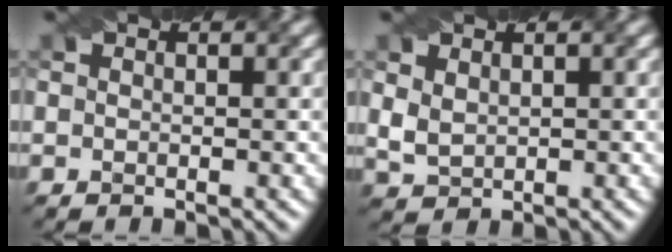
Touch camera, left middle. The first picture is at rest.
{"total": 2.1, "force": [0.9, 1.5, 1.2], "torque": [-0.032, 0.001, 0.025]}